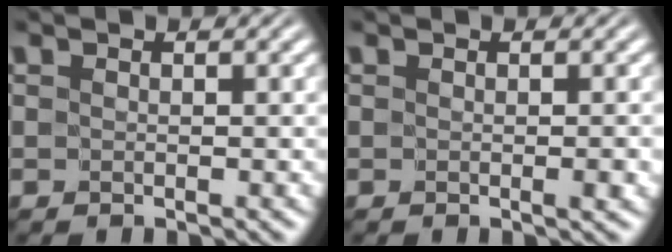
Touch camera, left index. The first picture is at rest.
{"total": 0.8, "force": [-0.3, 0.0, 0.7], "torque": [-0.011, -0.005, -0.002]}